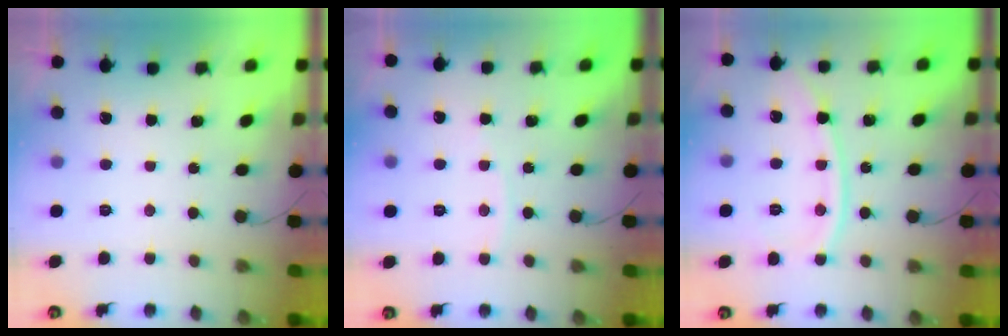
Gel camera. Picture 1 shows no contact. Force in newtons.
{"total": 2.6, "press": 2.6, "slide": 0.3}
{"total": 11.7, "press": 11.6, "slide": 1.3}